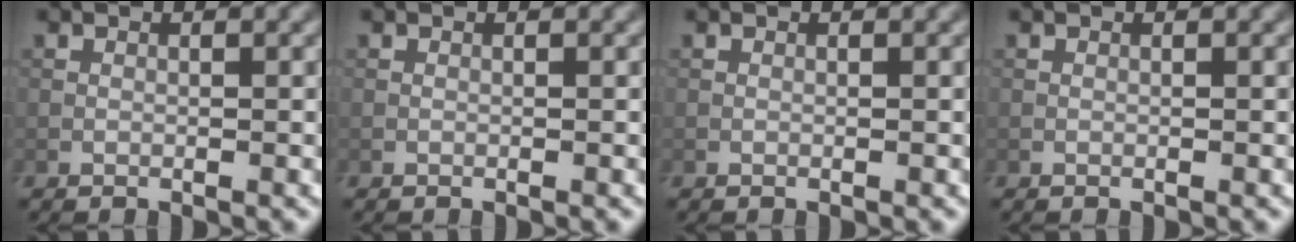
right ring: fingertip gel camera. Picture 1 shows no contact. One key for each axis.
{"total": 0.0}
{"total": 0.0}
{"total": 0.0}